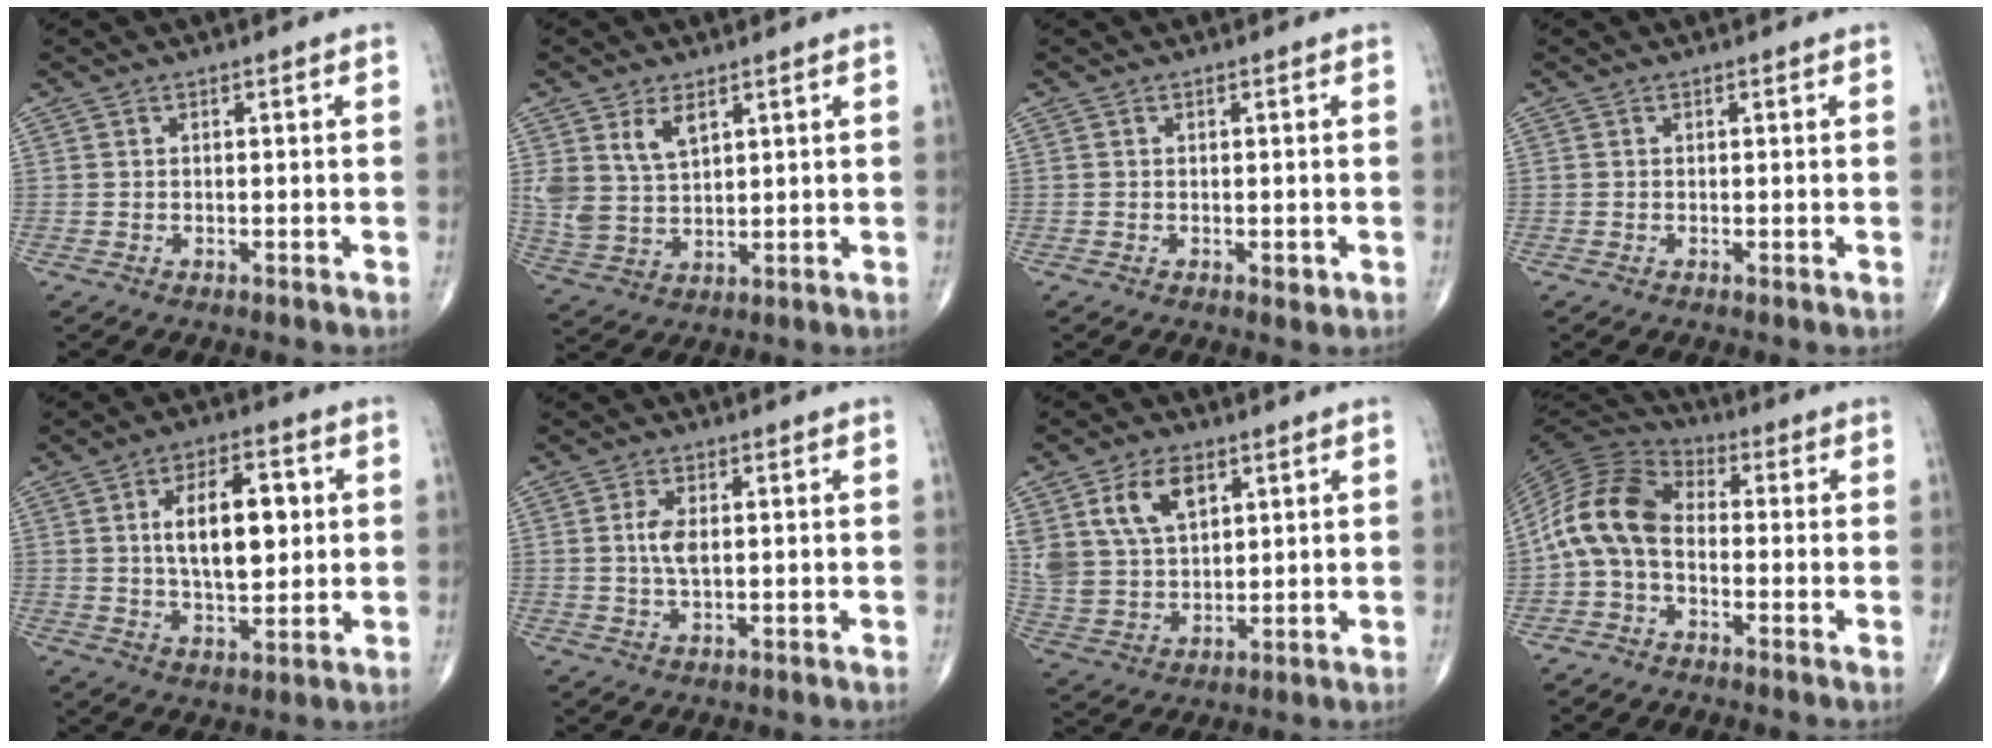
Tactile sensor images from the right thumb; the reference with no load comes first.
{"total": 7.2, "force": [3.6, 4.1, 4.7], "torque": [-0.085, -0.016, 0.081]}
{"total": 1.4, "force": [-0.3, 0.7, 1.1], "torque": [-0.011, -0.003, -0.003]}
{"total": 0.0}
{"total": 13.1, "force": [2.2, 6.4, 11.2], "torque": [-0.159, -0.003, 0.037]}
{"total": 3.9, "force": [0.5, 1.7, 3.5], "torque": [-0.073, -0.002, 0.008]}
{"total": 12.0, "force": [5.4, 7.4, 7.7], "torque": [-0.135, -0.016, 0.115]}
{"total": 11.7, "force": [-1.6, 7.6, 8.8], "torque": [-0.169, 0.038, -0.048]}